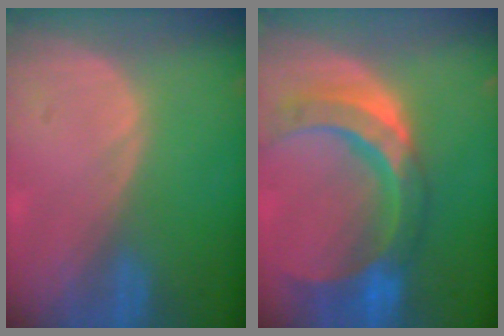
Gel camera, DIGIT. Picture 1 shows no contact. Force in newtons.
{"total": 11.6, "press": 9.8, "slide": 6.2}